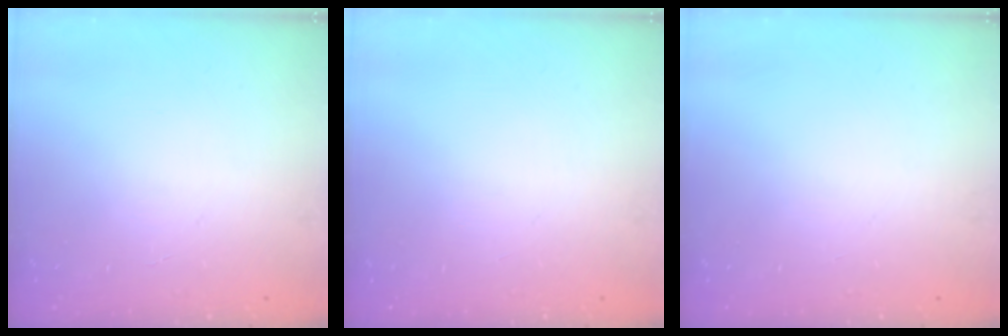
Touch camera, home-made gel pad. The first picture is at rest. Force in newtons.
{"total": 0.0}
{"total": 0.0}